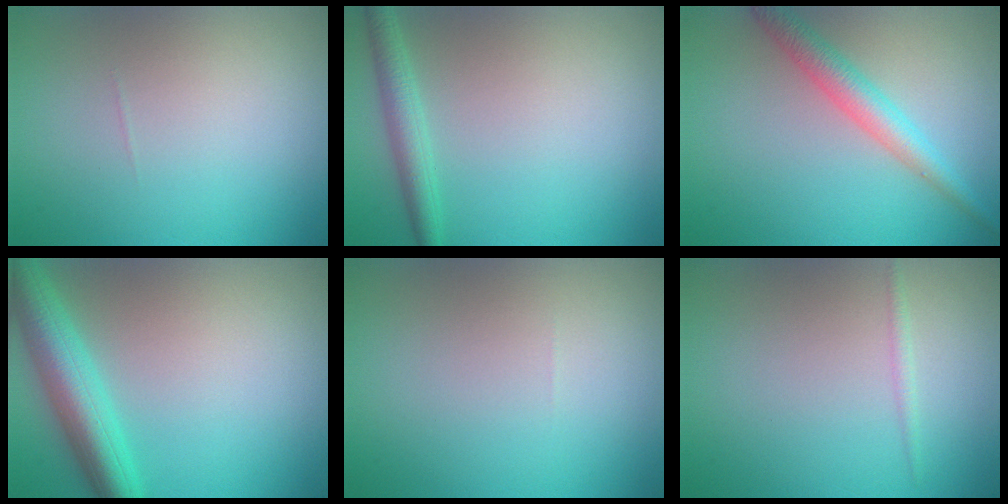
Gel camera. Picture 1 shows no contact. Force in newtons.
{"total": 2.5, "press": 2.5, "slide": 0.1}
{"total": 3.3, "press": 3.3, "slide": 0.1}
{"total": 6.0, "press": 6.0, "slide": 0.2}
{"total": 0.0}
{"total": 0.8, "press": 0.8, "slide": 0.0}